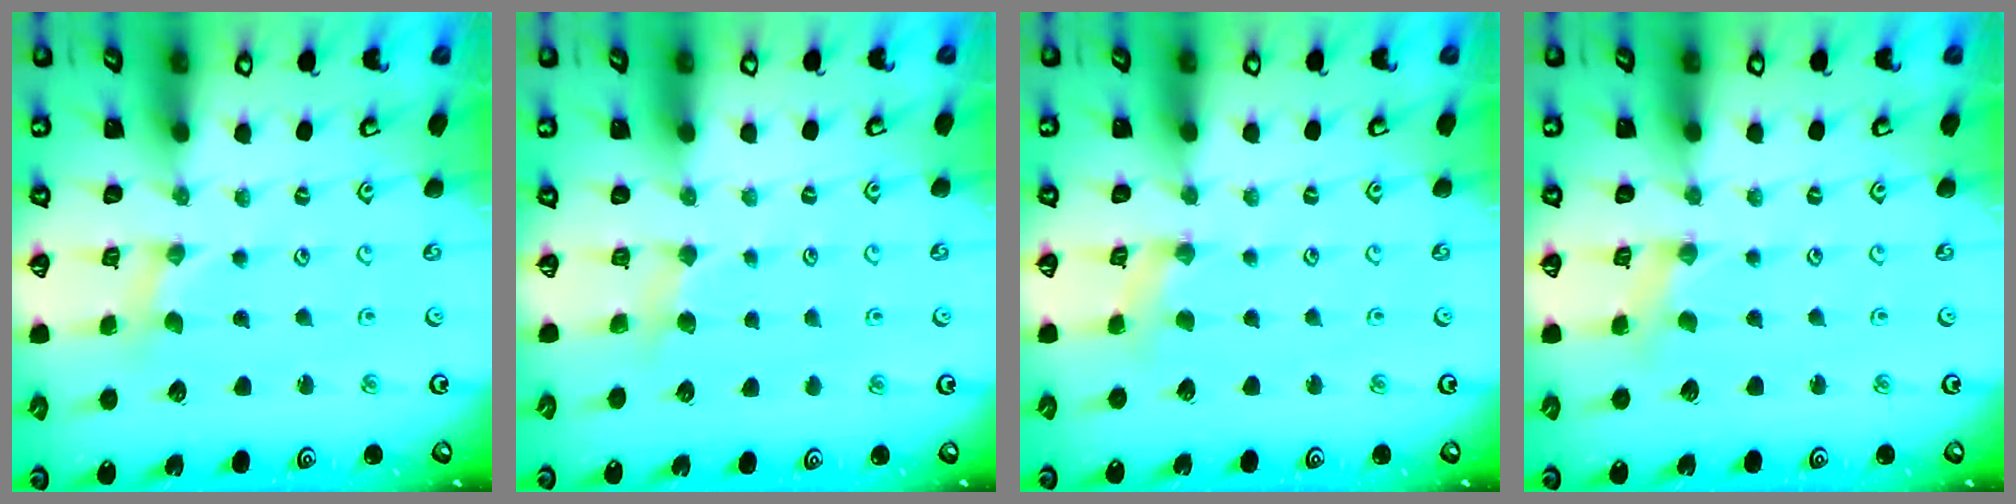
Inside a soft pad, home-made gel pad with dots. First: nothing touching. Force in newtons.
{"total": 3.3, "press": 3.3, "slide": 0.6}
{"total": 2.0, "press": 2.0, "slide": 0.3}
{"total": 1.5, "press": 1.5, "slide": 0.3}